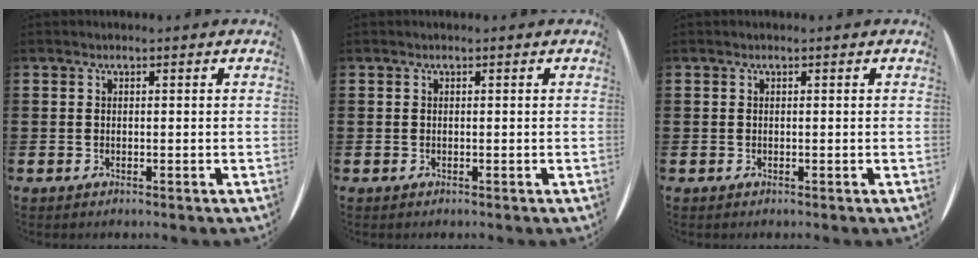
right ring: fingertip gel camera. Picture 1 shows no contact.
{"total": 0.0}
{"total": 0.0}